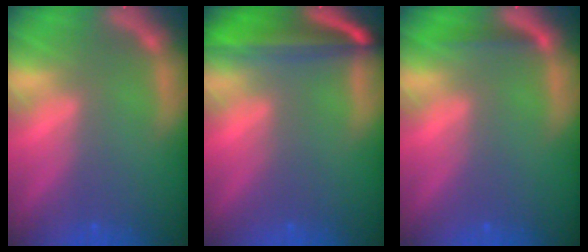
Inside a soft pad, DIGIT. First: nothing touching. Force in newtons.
{"total": 8.0}
{"total": 1.4}